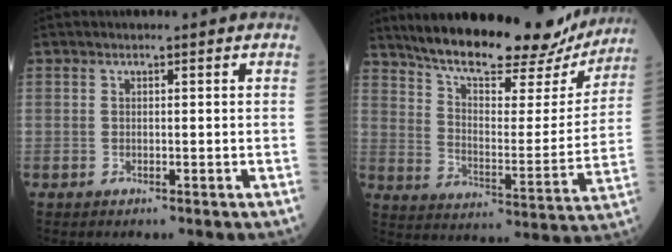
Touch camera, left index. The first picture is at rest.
{"total": 24.8, "force": [21.2, 6.2, 11.2], "torque": [-0.172, -0.011, 0.291]}